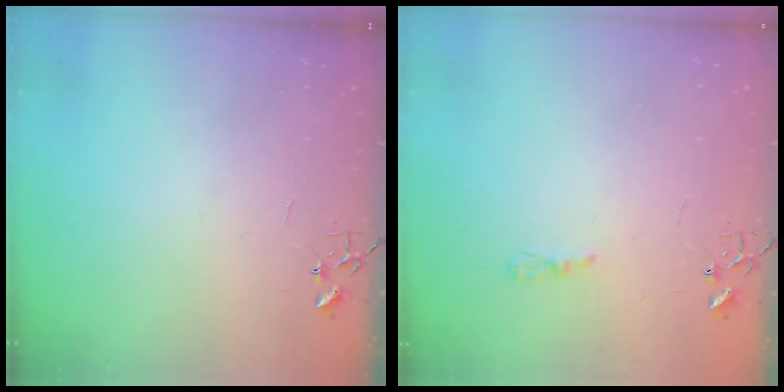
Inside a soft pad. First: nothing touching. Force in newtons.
{"total": 2.9, "press": 2.9, "slide": 0.4}